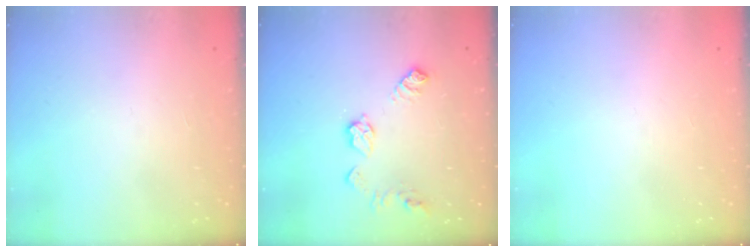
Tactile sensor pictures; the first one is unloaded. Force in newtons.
{"total": 9.7, "press": 9.7, "slide": 0.6}
{"total": 0.0}